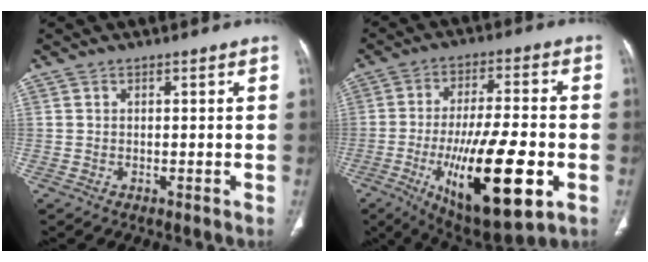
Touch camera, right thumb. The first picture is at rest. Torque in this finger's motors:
{"motor_torque": [-0.07, 1.32, 2.12, -0.65, 0.28]}